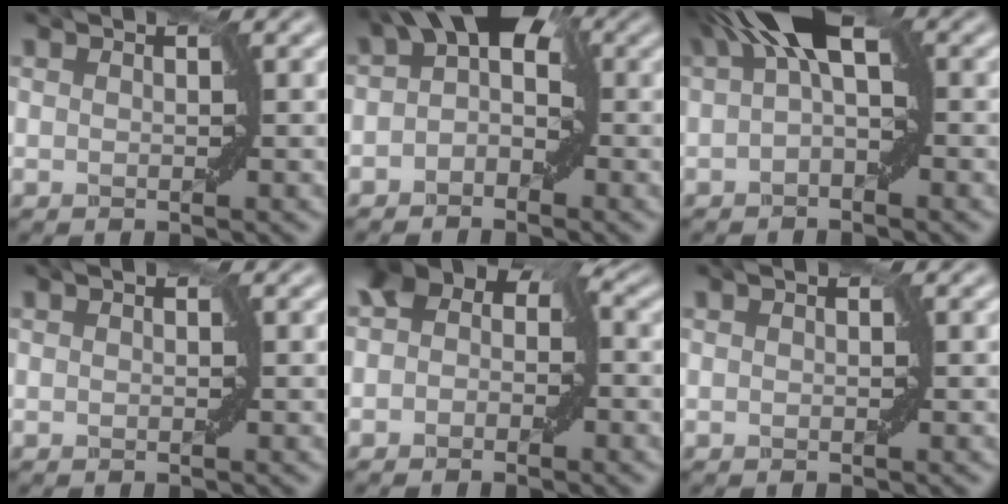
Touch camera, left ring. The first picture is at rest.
{"total": 5.6, "force": [0.5, 3.4, 4.4], "torque": [-0.044, 0.028, -0.013]}
{"total": 7.3, "force": [1.8, 2.9, 6.4], "torque": [-0.093, 0.029, 0.008]}
{"total": 0.0}
{"total": 4.1, "force": [0.0, 3.0, 2.8], "torque": [-0.030, 0.012, -0.011]}
{"total": 0.0}